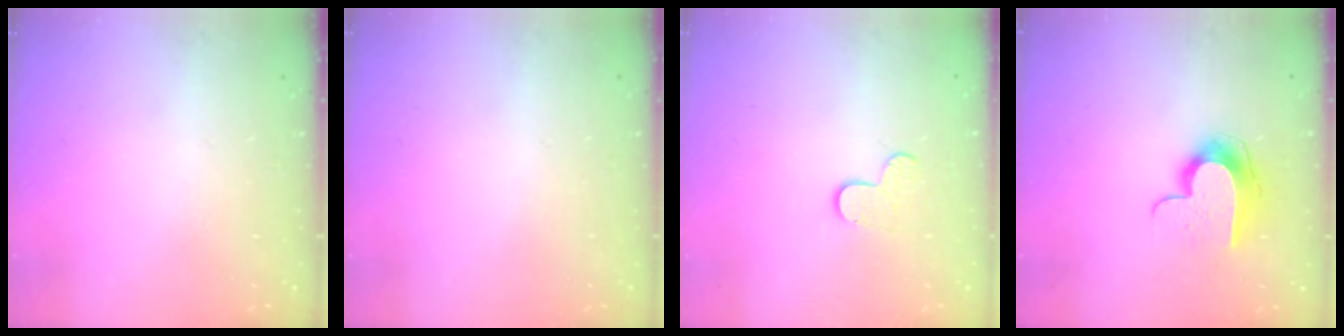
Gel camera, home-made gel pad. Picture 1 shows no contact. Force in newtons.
{"total": 0.8, "press": 0.5, "slide": 0.6}
{"total": 3.3, "press": 3.3, "slide": 0.3}
{"total": 10.1, "press": 10.0, "slide": 1.0}